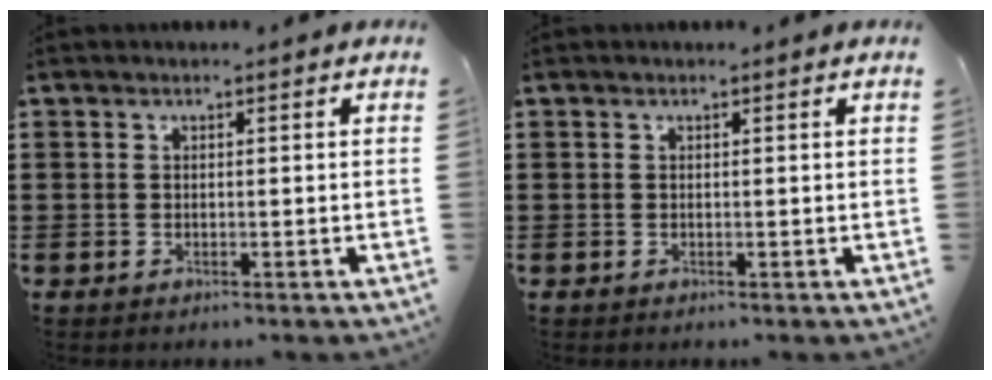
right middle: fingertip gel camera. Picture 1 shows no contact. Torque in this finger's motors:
{"motor_torque": [-0.15, 0.14, -0.02, -0.01]}